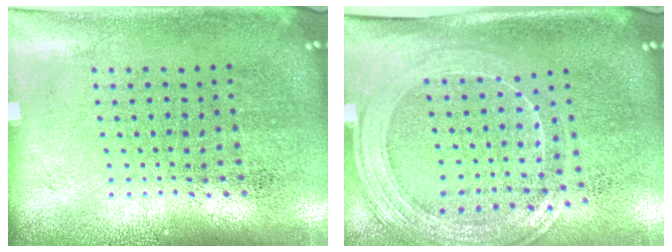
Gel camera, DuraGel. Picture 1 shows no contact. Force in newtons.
{"total": 1.9, "press": 1.7, "slide": 0.9}